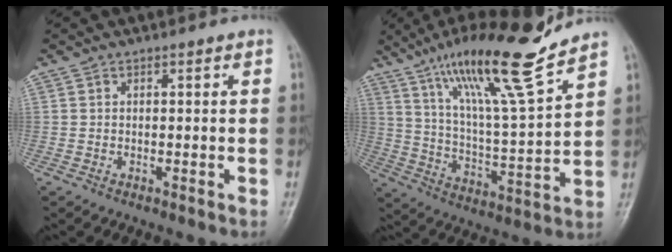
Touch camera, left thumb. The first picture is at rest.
{"total": 18.9, "force": [13.4, 2.0, 13.2], "torque": [-0.210, -0.070, 0.234]}